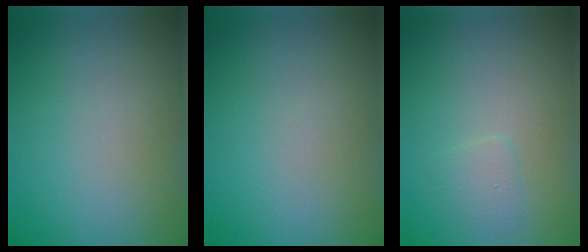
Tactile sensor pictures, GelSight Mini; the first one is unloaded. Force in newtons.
{"total": 0.0}
{"total": 1.1, "press": 1.1, "slide": 0.1}